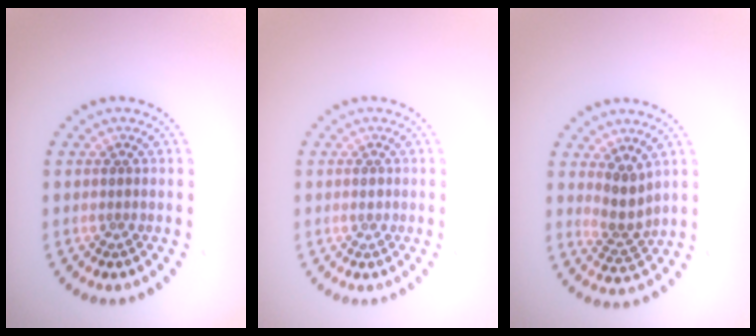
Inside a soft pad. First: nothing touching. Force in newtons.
{"total": 0.7, "press": 0.7, "slide": 0.1}
{"total": 2.6, "press": 2.1, "slide": 1.4}